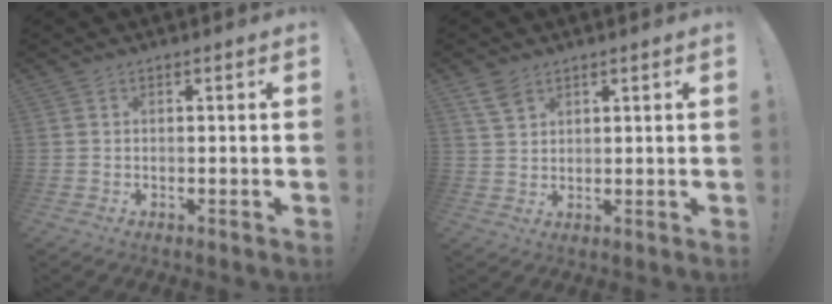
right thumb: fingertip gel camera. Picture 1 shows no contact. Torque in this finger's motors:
{"motor_torque": [0.39, 0.28, 0.29, 0.11, -0.05]}